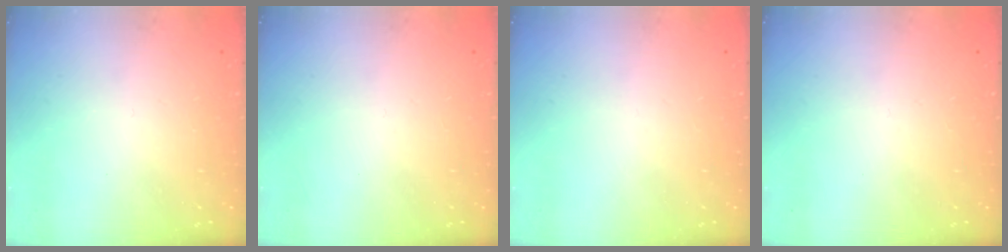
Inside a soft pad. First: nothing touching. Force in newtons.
{"total": 0.0}
{"total": 0.0}
{"total": 0.0}